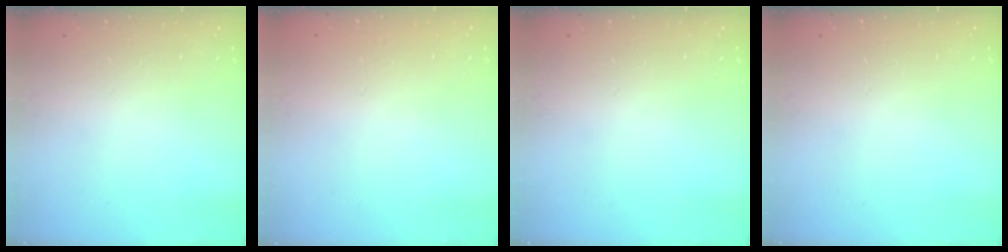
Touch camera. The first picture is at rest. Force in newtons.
{"total": 0.5, "press": 0.5, "slide": 0.1}
{"total": 0.0}
{"total": 0.0}